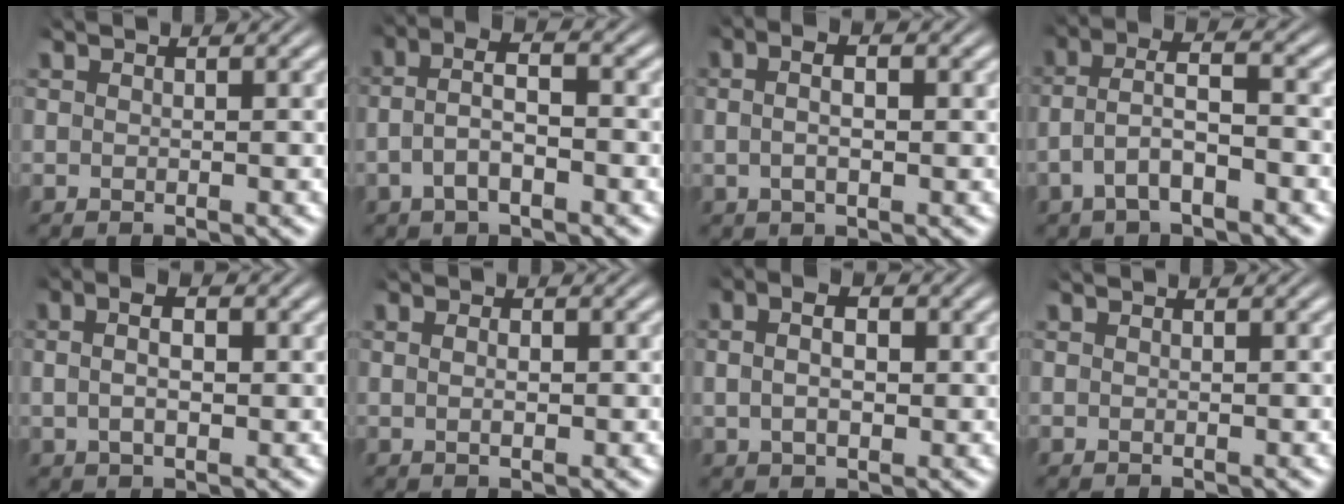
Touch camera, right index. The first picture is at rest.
{"total": 4.3, "force": [-0.1, 2.5, 3.4], "torque": [-0.066, -0.001, -0.006]}
{"total": 3.2, "force": [0.4, 1.4, 2.8], "torque": [-0.046, 0.007, 0.002]}
{"total": 4.0, "force": [-0.4, 2.2, 3.3], "torque": [-0.069, -0.006, -0.006]}
{"total": 3.8, "force": [0.7, 2.0, 3.2], "torque": [-0.046, 0.009, 0.006]}
{"total": 1.1, "force": [0.0, 0.3, 1.0], "torque": [-0.011, -0.004, 0.002]}
{"total": 4.1, "force": [0.8, 2.4, 3.3], "torque": [-0.043, 0.008, 0.008]}
{"total": 0.0}